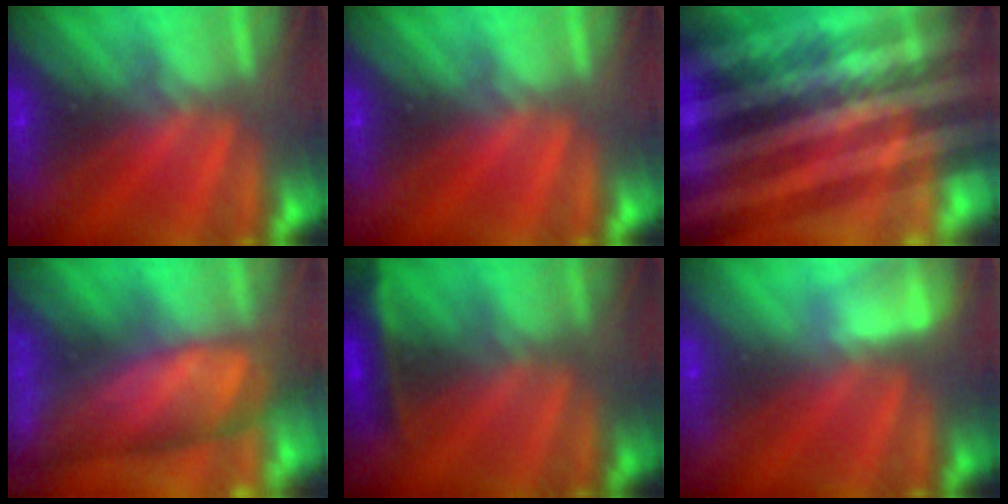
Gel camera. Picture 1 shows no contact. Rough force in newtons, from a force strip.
{"total": 0.0}
{"total": 12.7}
{"total": 11.2}
{"total": 2.4}
{"total": 2.9}